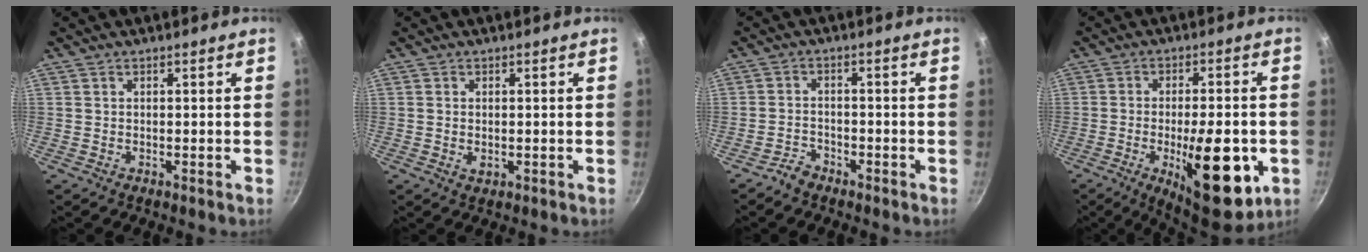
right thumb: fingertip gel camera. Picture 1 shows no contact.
{"total": 1.7, "force": [-0.2, 1.1, 1.3], "torque": [-0.022, -0.003, -0.002]}
{"total": 2.8, "force": [-2.4, 1.3, 0.6], "torque": [-0.004, 0.029, -0.043]}
{"total": 18.2, "force": [-5.2, 6.9, 16.0], "torque": [-0.205, 0.009, -0.065]}